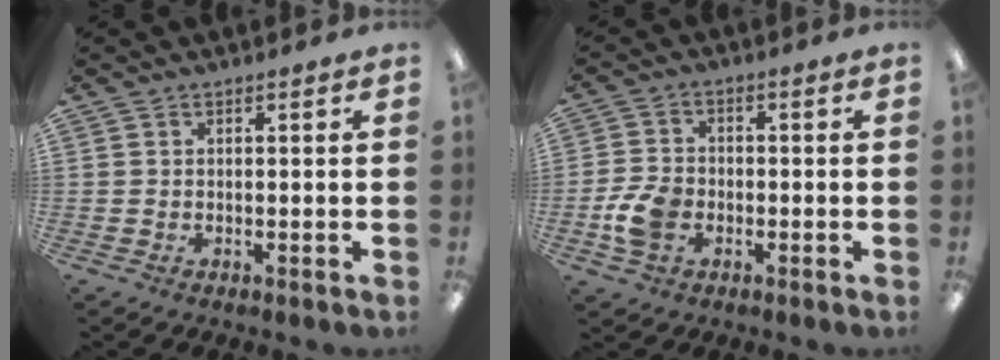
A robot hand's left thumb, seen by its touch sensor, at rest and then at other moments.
{"total": 7.8, "force": [-2.4, 5.6, 4.9], "torque": [-0.101, 0.014, -0.041]}